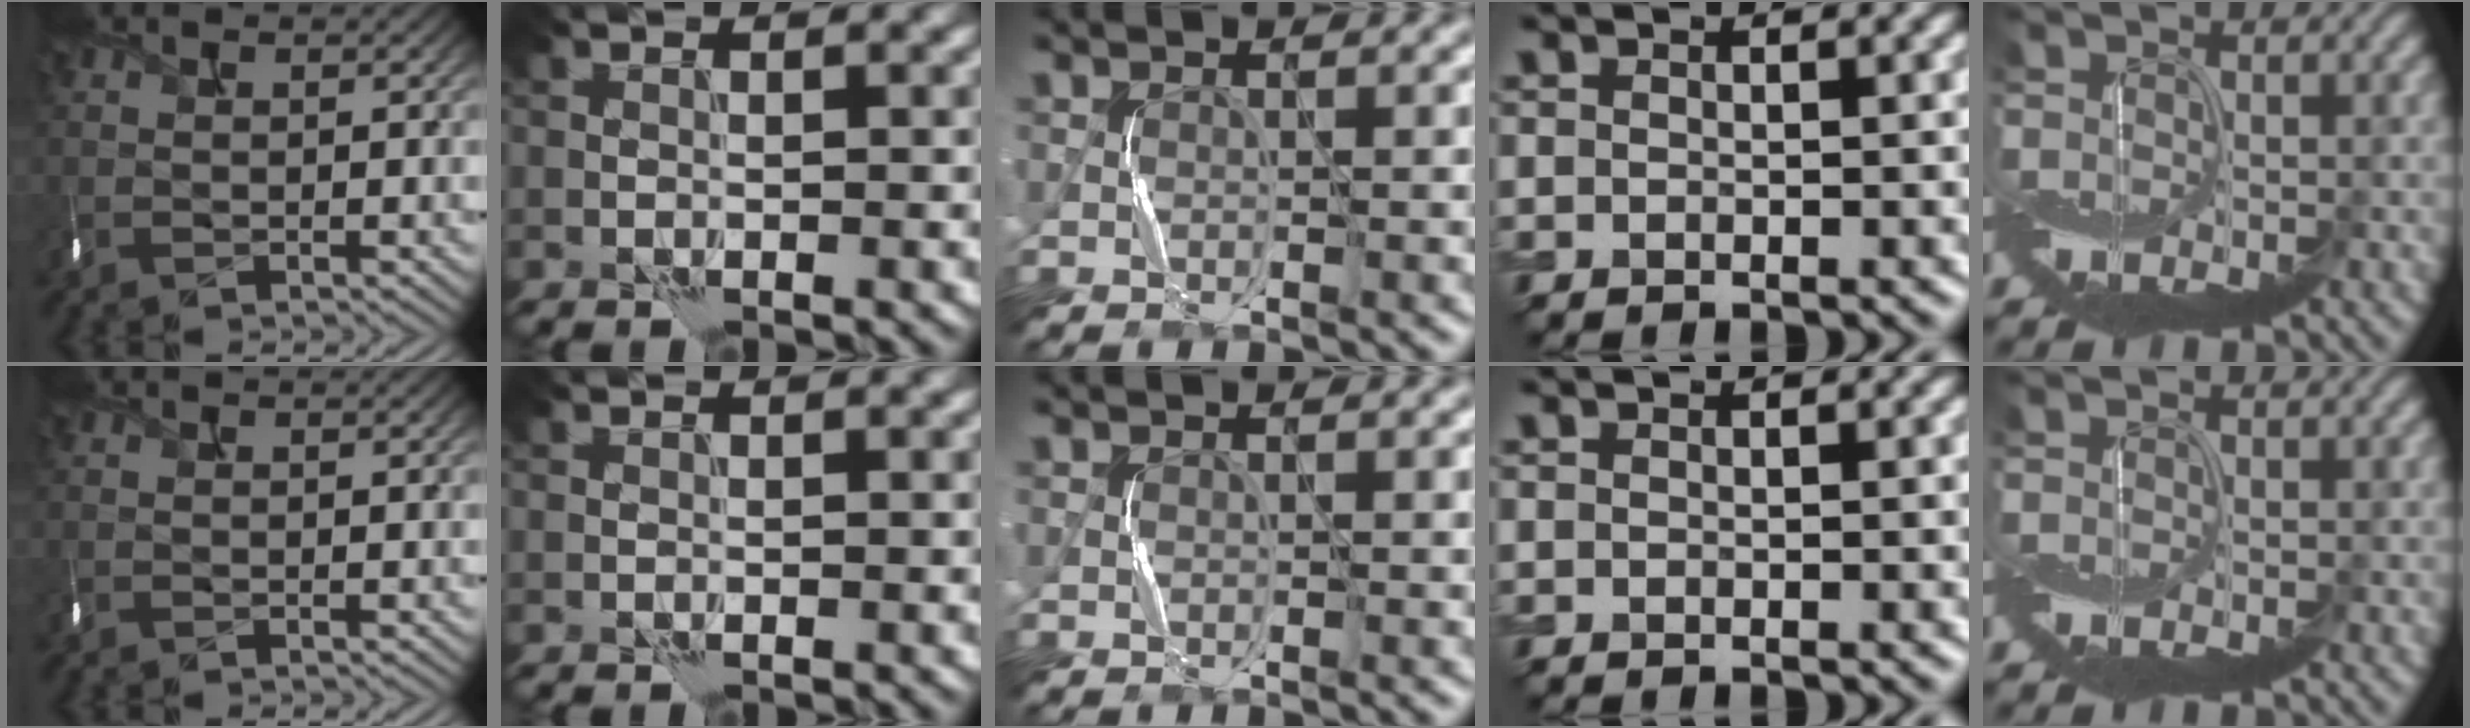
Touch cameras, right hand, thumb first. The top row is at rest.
{}